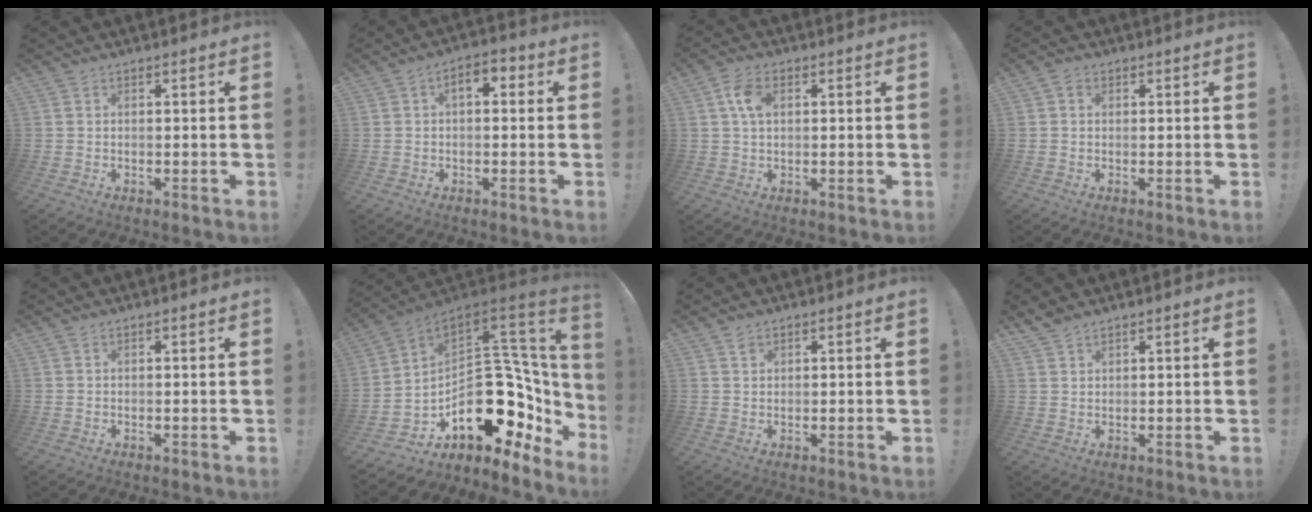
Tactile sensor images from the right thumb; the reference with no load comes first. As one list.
[{"total": 4.7, "force": [0.5, 2.9, 3.7], "torque": [-0.046, 0.002, 0.005]}, {"total": 6.3, "force": [1.6, 4.0, 4.6], "torque": [-0.083, 0.003, 0.027]}, {"total": 1.2, "force": [0.3, 1.0, 0.6], "torque": [-0.012, 0.004, 0.005]}, {"total": 0.0}, {"total": 25.4, "force": [-4.2, 15.7, 19.5], "torque": [-0.277, -0.010, -0.033]}, {"total": 1.2, "force": [0.8, 0.8, 0.2], "torque": [0.009, -0.006, 0.012]}, {"total": 2.8, "force": [2.4, 0.9, 1.0], "torque": [-0.016, -0.014, 0.046]}]